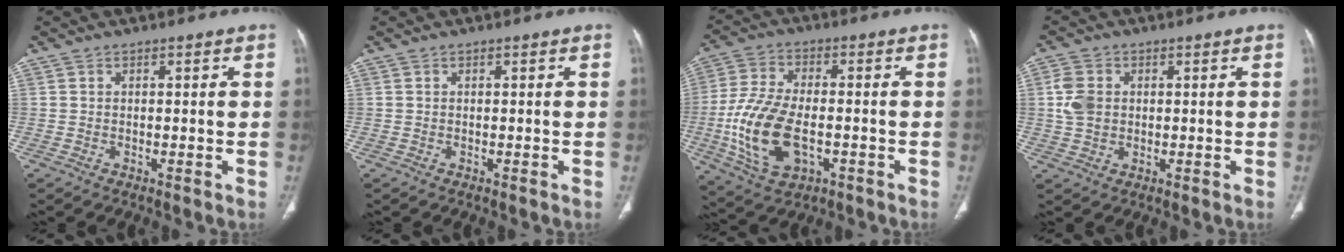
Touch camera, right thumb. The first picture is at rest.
{"total": 0.0}
{"total": 15.5, "force": [-3.3, 8.4, 12.6], "torque": [-0.260, 0.006, -0.053]}
{"total": 5.4, "force": [0.7, 4.2, 3.3], "torque": [-0.064, 0.003, 0.015]}